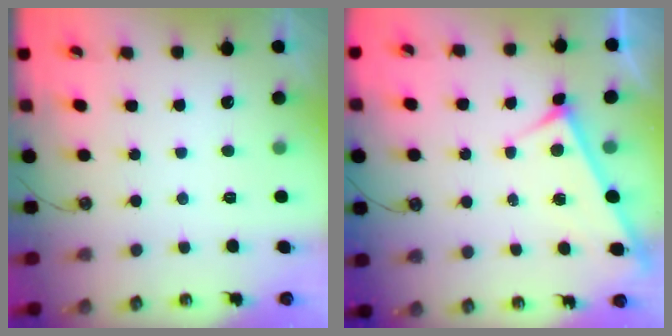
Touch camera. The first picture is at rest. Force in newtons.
{"total": 3.8, "press": 3.8, "slide": 0.5}